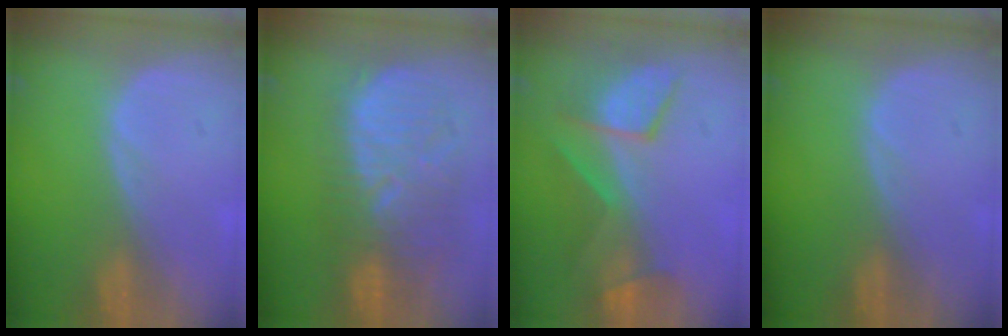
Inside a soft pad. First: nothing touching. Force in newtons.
{"total": 11.0, "press": 10.6, "slide": 2.7}
{"total": 7.6, "press": 7.5, "slide": 1.1}
{"total": 0.0}